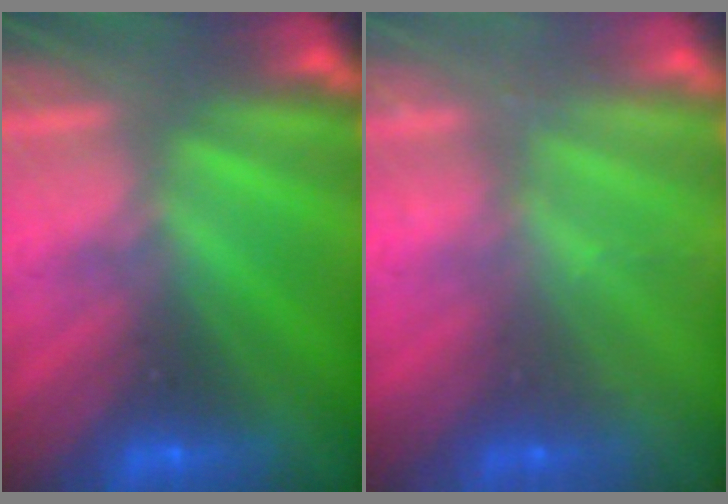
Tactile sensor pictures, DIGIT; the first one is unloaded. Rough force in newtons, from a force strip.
{"total": 2.4}